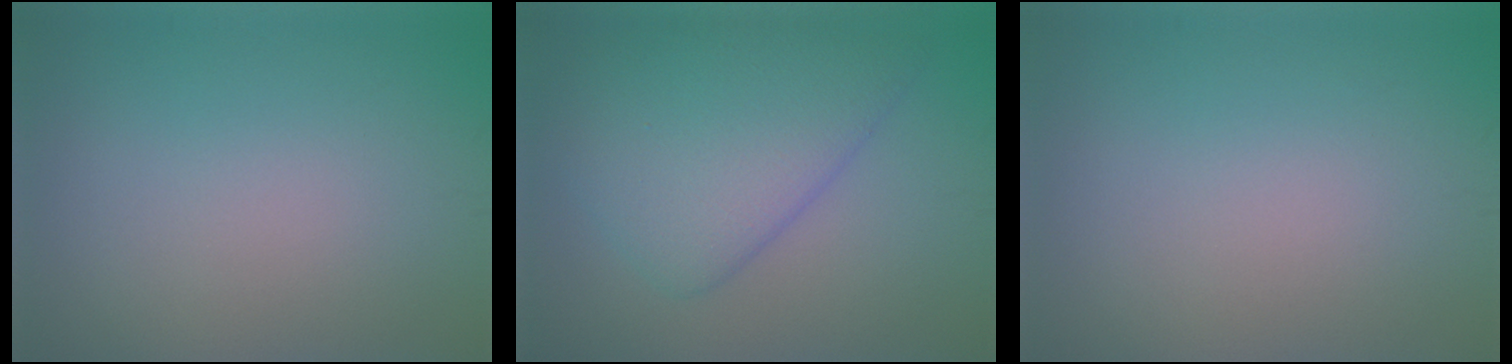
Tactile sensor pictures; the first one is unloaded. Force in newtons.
{"total": 7.2, "press": 7.2, "slide": 0.3}
{"total": 0.0}